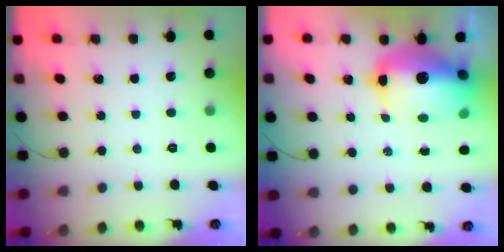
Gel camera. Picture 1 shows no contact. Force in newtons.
{"total": 16.0, "press": 15.6, "slide": 3.5}